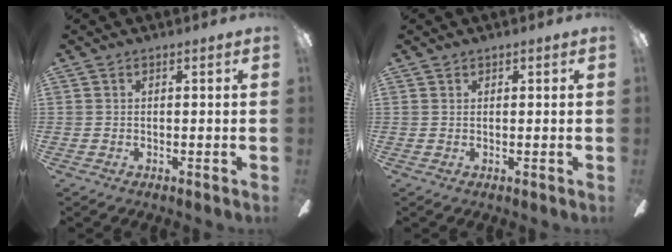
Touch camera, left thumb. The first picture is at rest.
{"total": 0.6, "force": [0.6, 0.3, 0.1], "torque": [-0.002, 0.001, 0.010]}